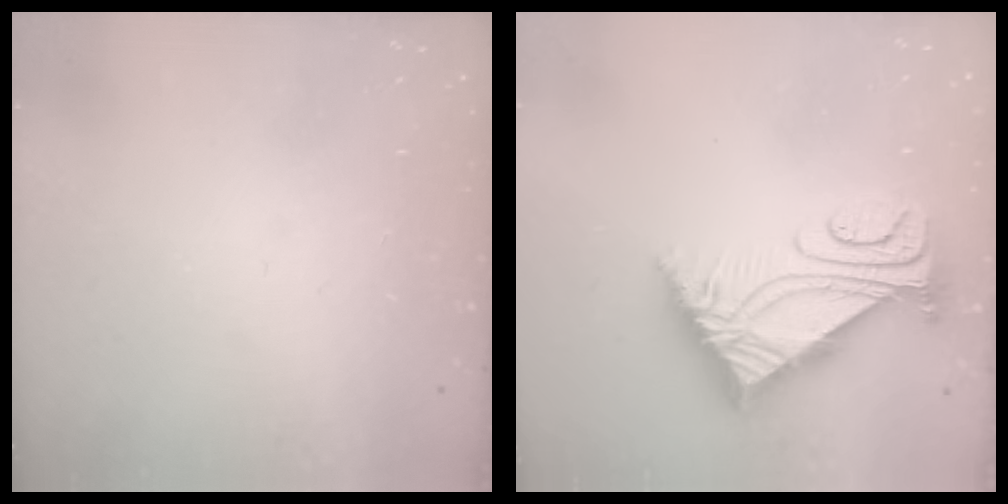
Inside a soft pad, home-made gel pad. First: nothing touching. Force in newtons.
{"total": 8.4, "press": 8.3, "slide": 0.8}